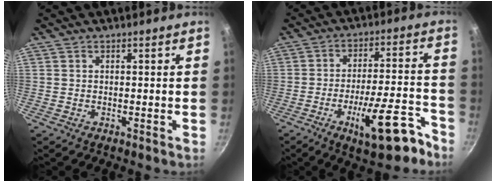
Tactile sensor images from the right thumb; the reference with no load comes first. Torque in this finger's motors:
{"motor_torque": [0.17, 0.37, -0.16, -0.12, 0.10]}